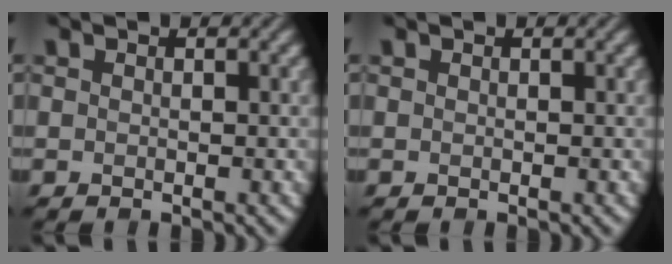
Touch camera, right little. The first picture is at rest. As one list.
[{"total": 0.0}]